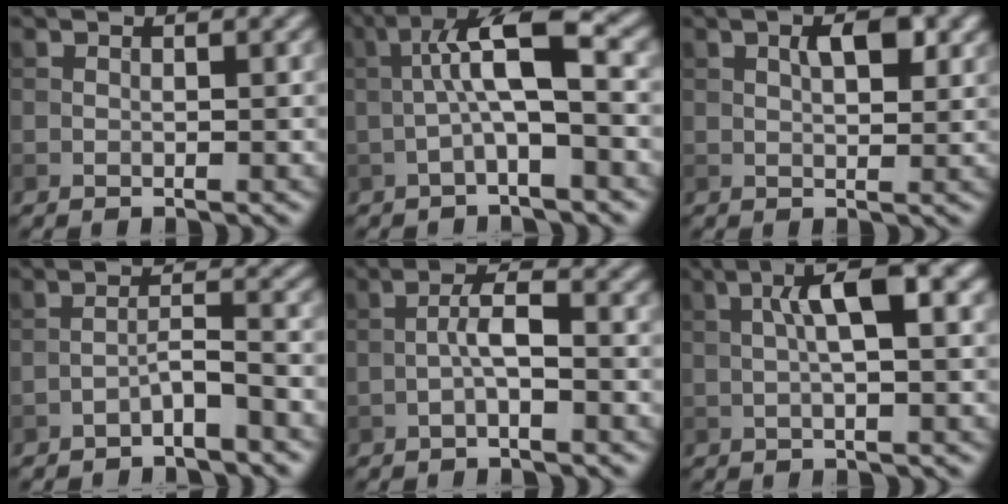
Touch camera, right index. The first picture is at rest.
{"total": 6.1, "force": [-0.4, 1.3, 5.9], "torque": [-0.107, 0.025, -0.017]}
{"total": 3.1, "force": [1.1, 1.4, 2.6], "torque": [-0.039, 0.002, 0.019]}
{"total": 2.6, "force": [-2.0, 0.3, 1.6], "torque": [-0.028, 0.012, -0.041]}
{"total": 2.3, "force": [-0.9, 0.4, 2.1], "torque": [-0.042, 0.011, -0.021]}
{"total": 5.2, "force": [1.0, 1.1, 5.0], "torque": [-0.085, 0.014, 0.015]}